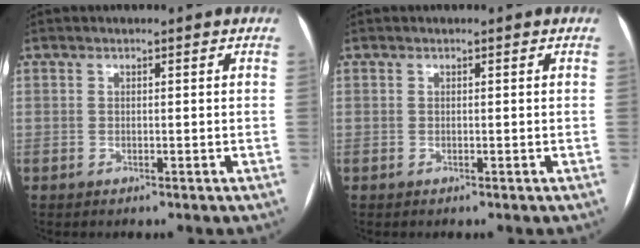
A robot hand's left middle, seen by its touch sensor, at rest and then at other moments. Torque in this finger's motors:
{"motor_torque": [-0.01, 0.02, 0.02, 0.00]}